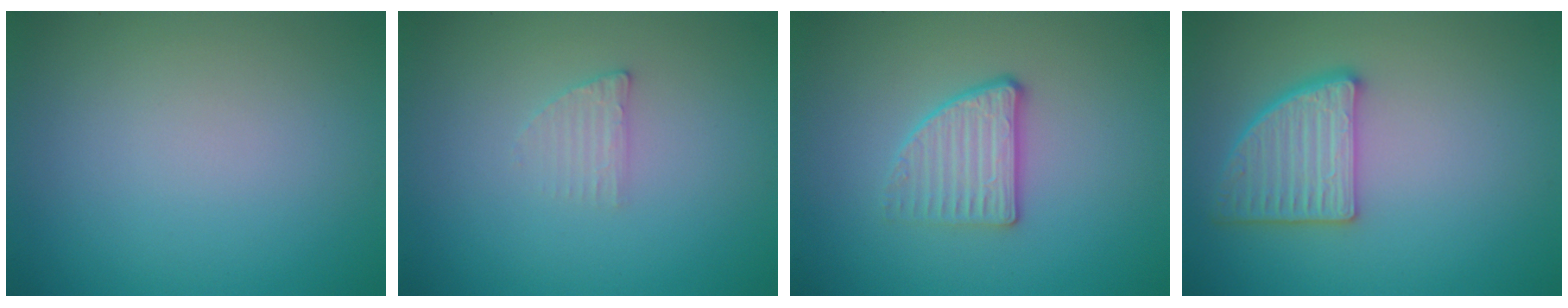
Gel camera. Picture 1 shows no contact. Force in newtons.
{"total": 1.2, "press": 1.2, "slide": 0.3}
{"total": 2.9, "press": 2.5, "slide": 1.4}
{"total": 4.2, "press": 3.9, "slide": 1.6}